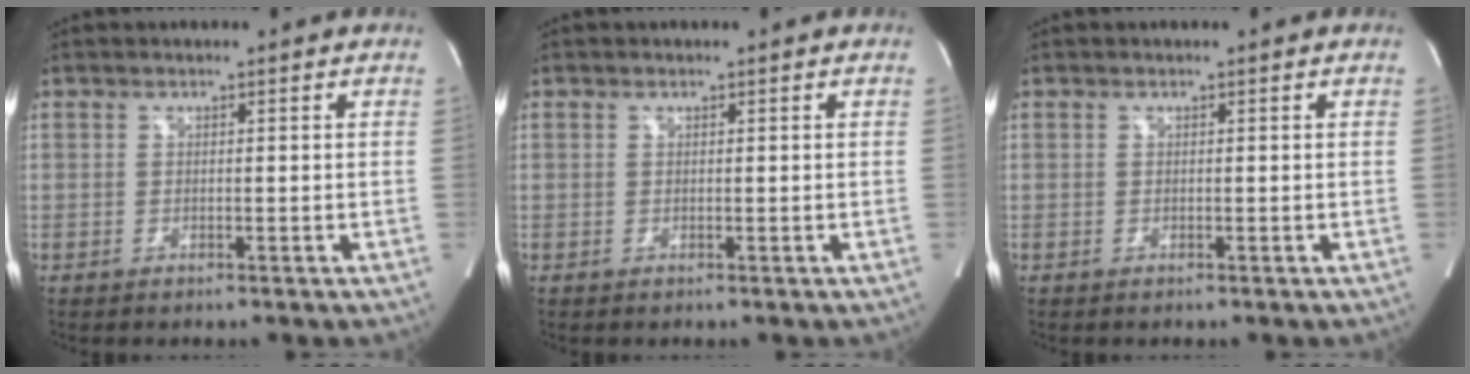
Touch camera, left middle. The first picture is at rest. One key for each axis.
{"total": 0.0}
{"total": 0.0}